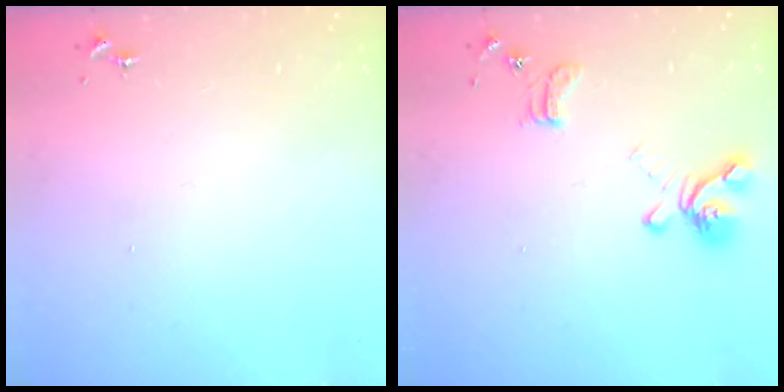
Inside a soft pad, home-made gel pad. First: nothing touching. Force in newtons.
{"total": 14.2, "press": 14.1, "slide": 1.6}